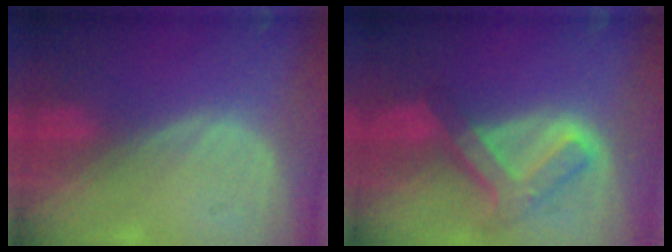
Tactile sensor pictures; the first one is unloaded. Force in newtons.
{"total": 7.7, "press": 6.5, "slide": 4.0}